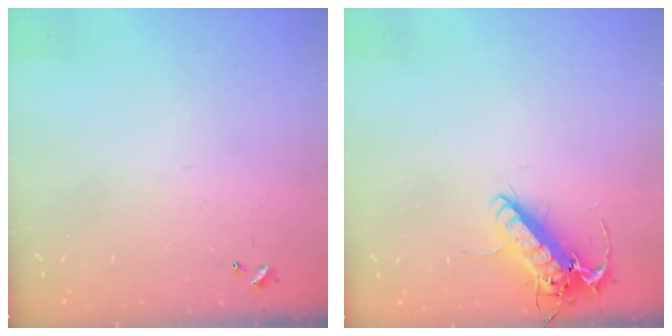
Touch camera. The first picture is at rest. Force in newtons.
{"total": 13.5, "press": 13.2, "slide": 2.7}